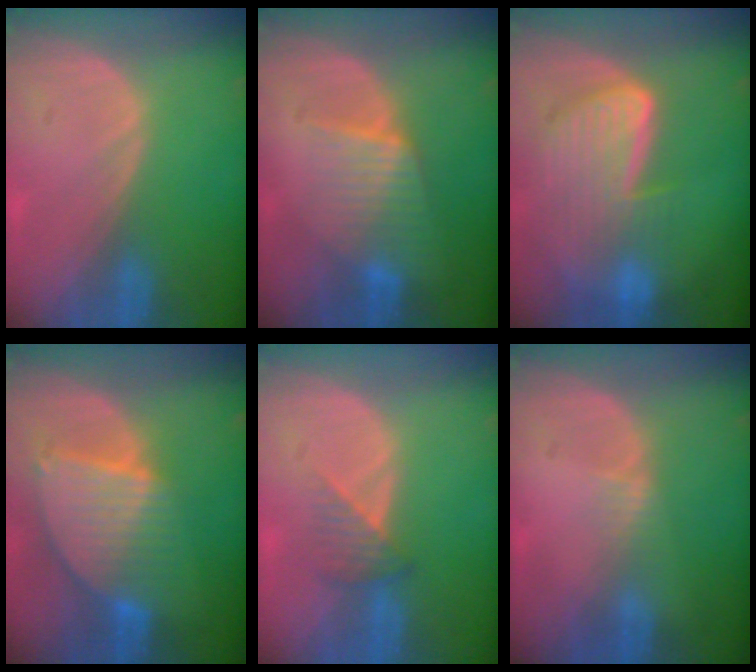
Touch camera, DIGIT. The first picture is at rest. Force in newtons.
{"total": 6.4, "press": 6.2, "slide": 1.6}
{"total": 9.1, "press": 7.9, "slide": 4.3}
{"total": 8.5, "press": 7.5, "slide": 4.1}
{"total": 3.3, "press": 2.9, "slide": 1.5}
{"total": 1.3, "press": 1.1, "slide": 0.8}